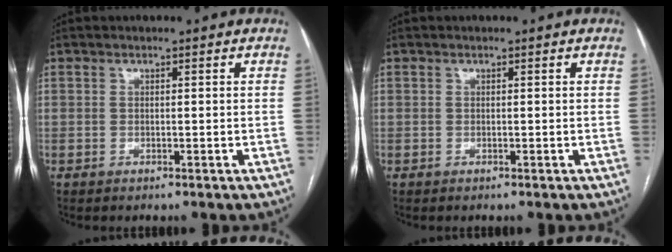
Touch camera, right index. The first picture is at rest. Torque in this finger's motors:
{"motor_torque": [0.00, 0.00, 0.00, 0.00]}